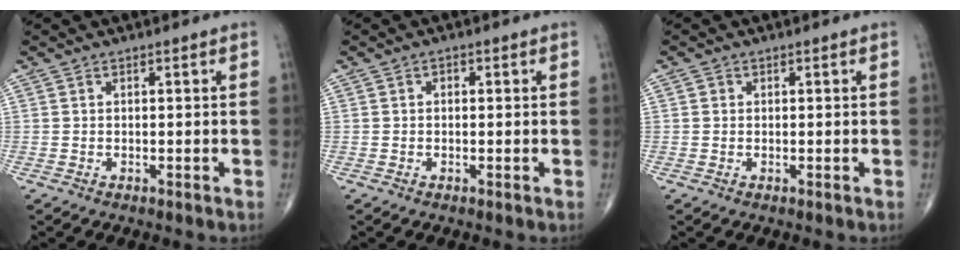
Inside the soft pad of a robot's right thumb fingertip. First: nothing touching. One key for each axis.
{"total": 0.8, "fx": 0.2, "fy": 0.6, "fz": 0.5, "tx": -0.001, "ty": 0.003, "tz": -0.001}
{"total": 0.6, "fx": 0.1, "fy": 0.6, "fz": 0.1, "tx": 0.001, "ty": 0.002, "tz": 0.001}